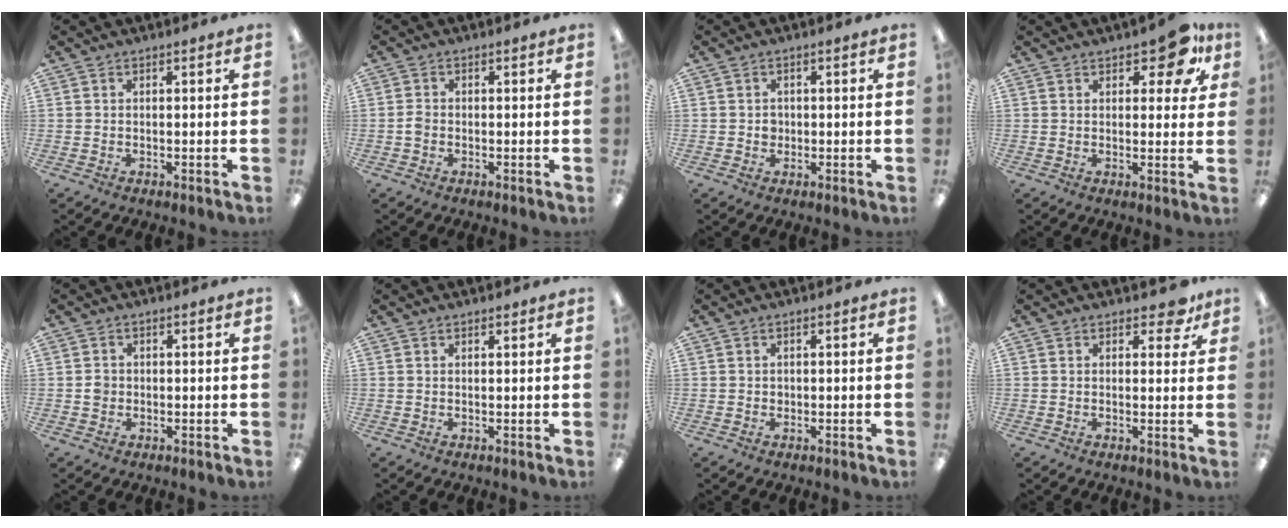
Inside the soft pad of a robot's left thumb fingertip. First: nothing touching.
{"total": 1.8, "force": [-0.4, 1.3, 1.2], "torque": [-0.022, 0.003, -0.007]}
{"total": 1.7, "force": [0.0, 1.5, 0.7], "torque": [-0.005, 0.003, -0.003]}
{"total": 8.3, "force": [4.9, 3.9, 5.5], "torque": [-0.059, -0.020, 0.080]}
{"total": 1.9, "force": [0.0, 1.7, 0.7], "torque": [-0.007, 0.002, -0.005]}
{"total": 0.9, "force": [0.9, 0.2, 0.3], "torque": [-0.007, -0.001, 0.017]}
{"total": 0.6, "force": [0.2, 0.5, 0.1], "torque": [-0.004, 0.005, 0.002]}
{"total": 5.0, "force": [3.2, 2.7, 2.6], "torque": [-0.018, -0.011, 0.052]}